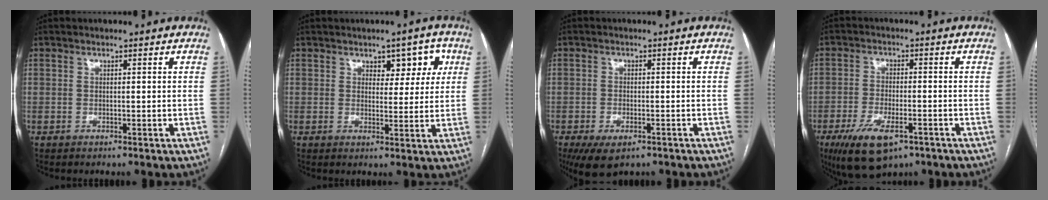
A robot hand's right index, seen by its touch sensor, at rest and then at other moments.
{"total": 5.2, "force": [2.3, 3.1, 3.4], "torque": [-0.028, 0.012, 0.030]}
{"total": 6.3, "force": [-4.1, 2.8, 3.8], "torque": [-0.066, -0.010, -0.064]}
{"total": 10.2, "force": [-5.9, 4.0, 7.3], "torque": [-0.136, -0.018, -0.095]}